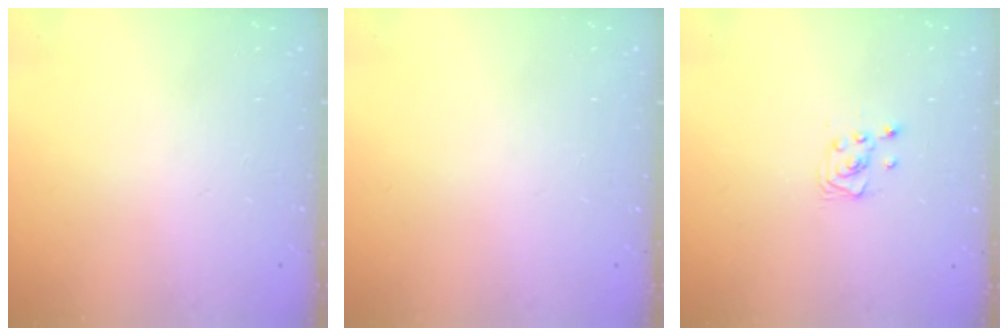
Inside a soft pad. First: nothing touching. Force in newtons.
{"total": 0.0}
{"total": 2.2, "press": 2.2, "slide": 0.3}